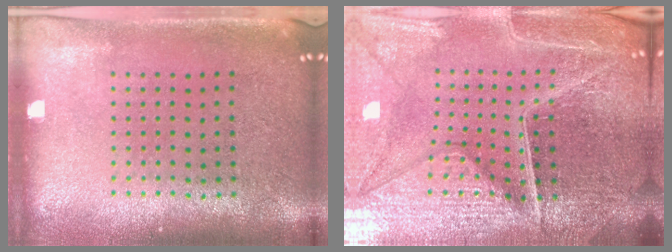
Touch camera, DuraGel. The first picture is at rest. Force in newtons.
{"total": 5.4, "press": 5.1, "slide": 1.8}